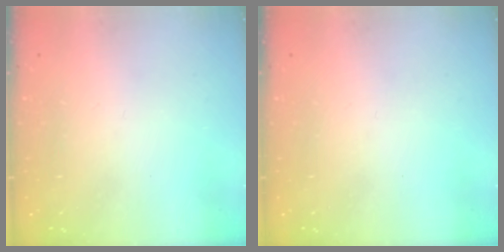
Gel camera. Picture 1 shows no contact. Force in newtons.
{"total": 0.0}